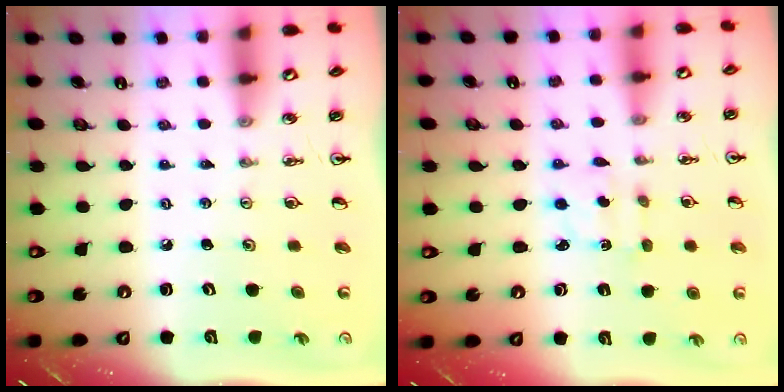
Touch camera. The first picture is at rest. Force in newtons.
{"total": 2.4, "press": 2.4, "slide": 0.6}